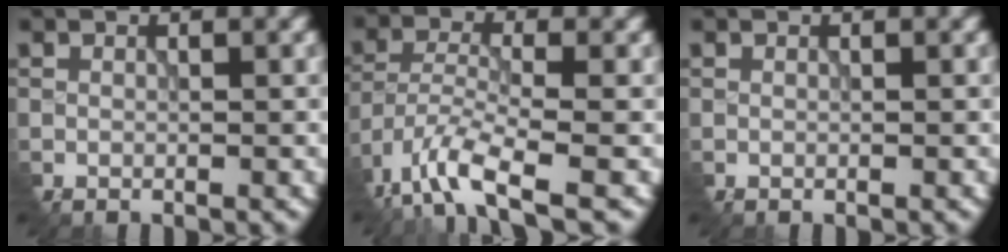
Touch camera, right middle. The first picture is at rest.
{"total": 6.7, "force": [-4.9, 1.7, 4.3], "torque": [-0.090, -0.007, -0.100]}
{"total": 0.0}